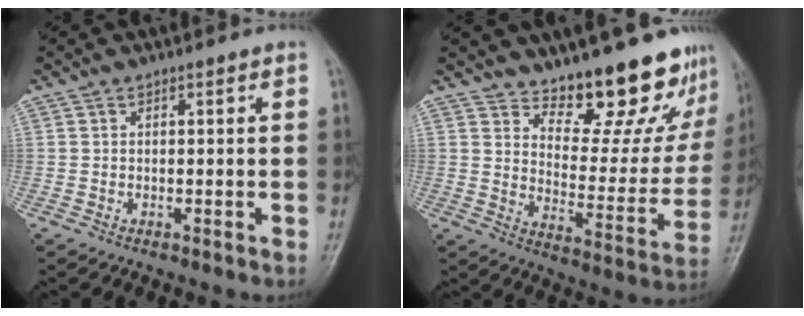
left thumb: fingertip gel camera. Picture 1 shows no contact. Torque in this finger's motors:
{"motor_torque": [0.57, 0.34, 0.13, -0.79, 0.07]}